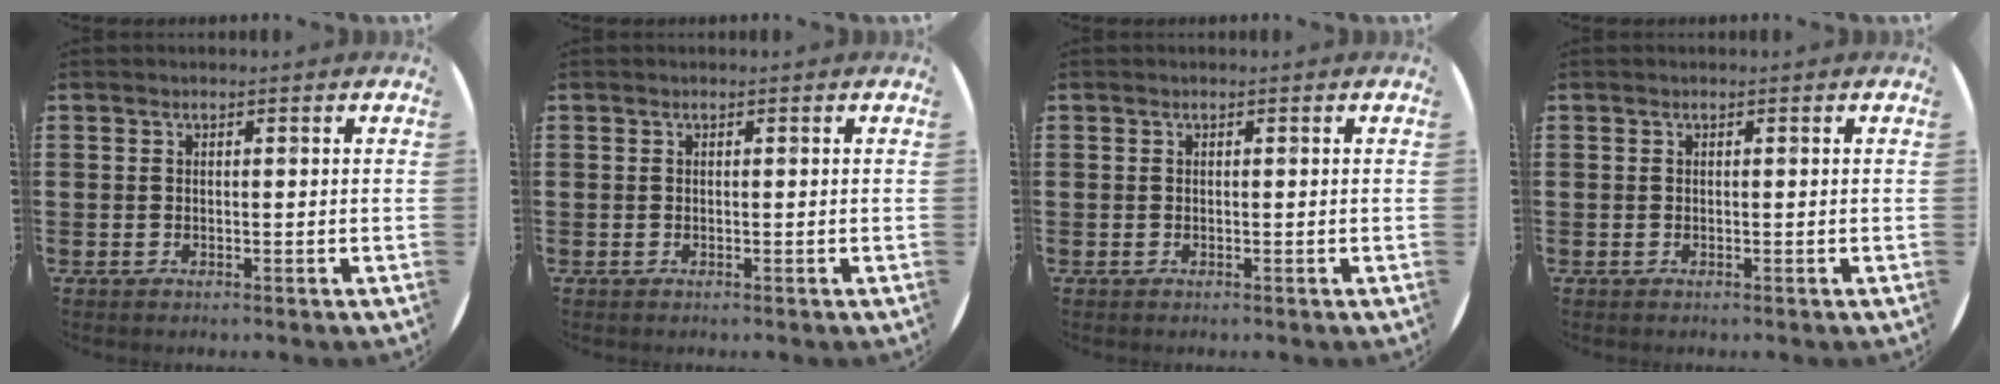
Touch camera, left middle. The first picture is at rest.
{"total": 0.0}
{"total": 0.0}
{"total": 0.0}